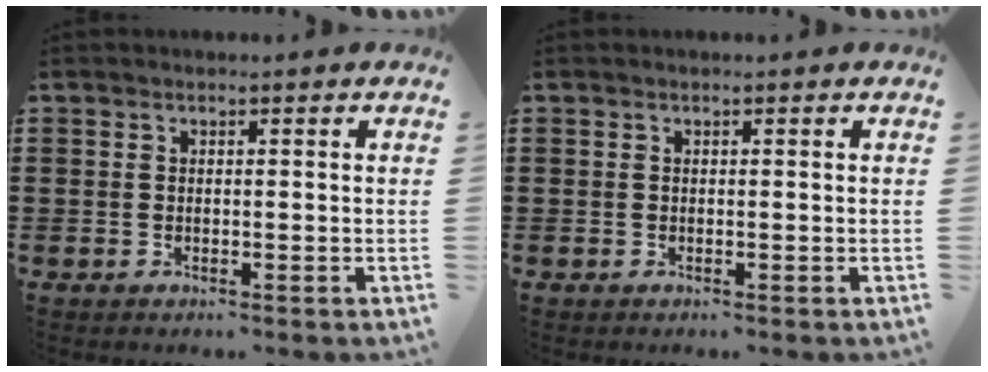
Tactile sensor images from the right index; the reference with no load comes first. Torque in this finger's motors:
{"motor_torque": [0.07, 0.12, 0.00, 0.00]}